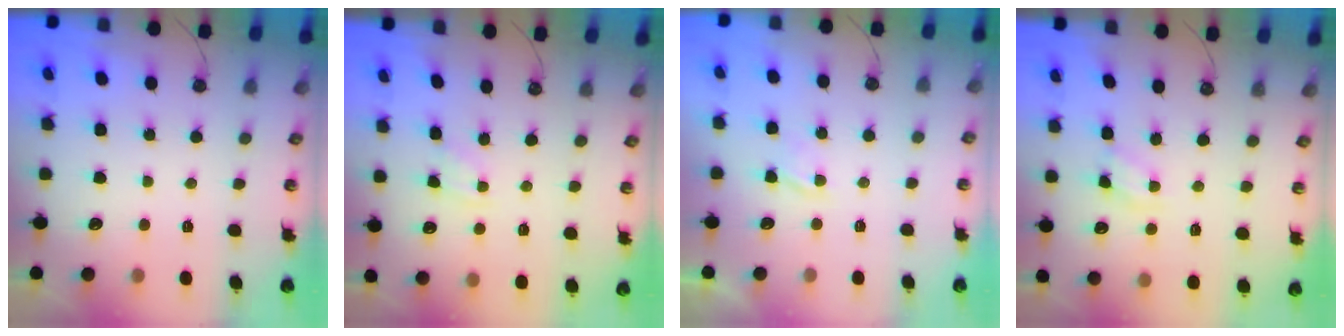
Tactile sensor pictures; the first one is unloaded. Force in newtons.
{"total": 1.9, "press": 1.9, "slide": 0.4}
{"total": 2.8, "press": 2.8, "slide": 0.4}
{"total": 2.9, "press": 2.9, "slide": 0.4}